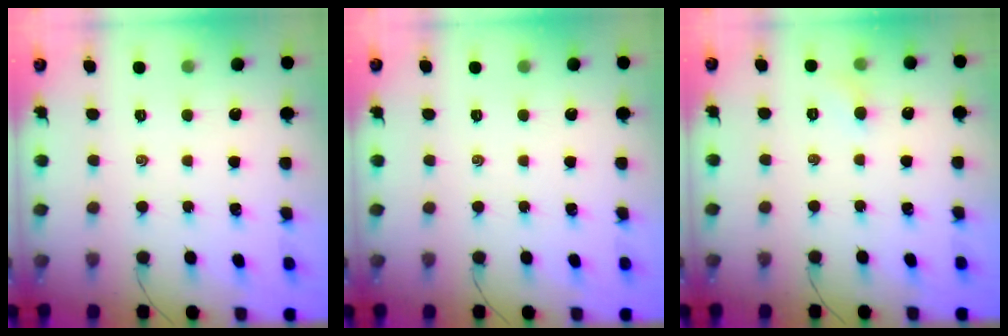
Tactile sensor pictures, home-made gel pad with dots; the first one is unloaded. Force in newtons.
{"total": 0.0}
{"total": 3.8, "press": 3.6, "slide": 1.3}